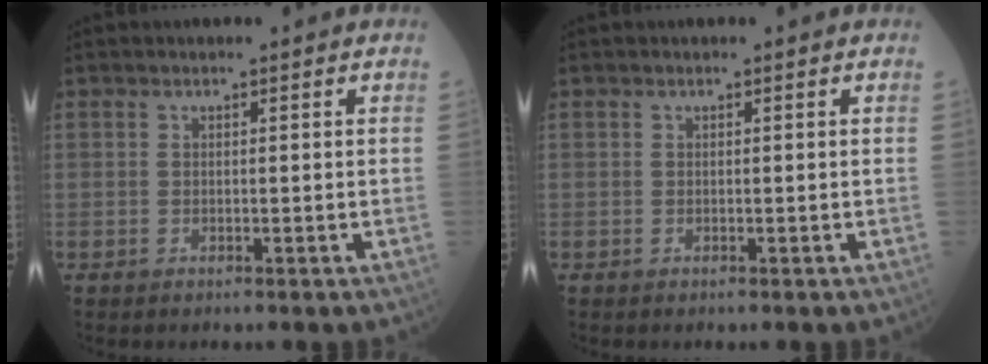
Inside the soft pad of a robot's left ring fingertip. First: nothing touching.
{"total": 0.0}